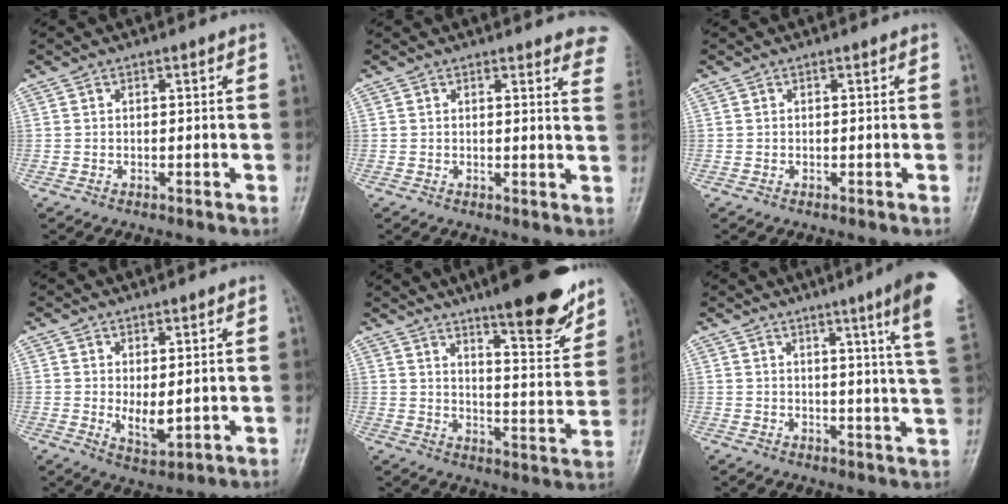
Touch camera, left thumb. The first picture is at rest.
{"total": 8.4, "force": [7.7, 1.9, 2.9], "torque": [0.004, -0.032, 0.057]}
{"total": 0.0}
{"total": 4.5, "force": [0.5, 2.0, 4.0], "torque": [-0.062, -0.017, 0.018]}
{"total": 16.4, "force": [11.5, 3.6, 11.1], "torque": [-0.120, -0.072, 0.171]}
{"total": 12.6, "force": [6.8, -0.6, 10.6], "torque": [-0.135, -0.036, 0.070]}